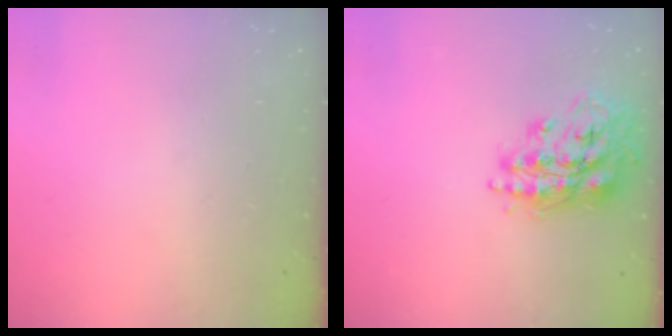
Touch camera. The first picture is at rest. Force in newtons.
{"total": 17.1, "press": 17.0, "slide": 1.4}